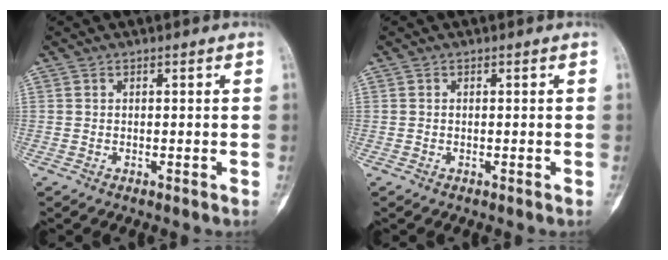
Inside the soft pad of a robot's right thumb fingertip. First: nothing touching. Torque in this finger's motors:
{"motor_torque": [-0.17, 0.05, -0.07, 0.04, -0.04]}